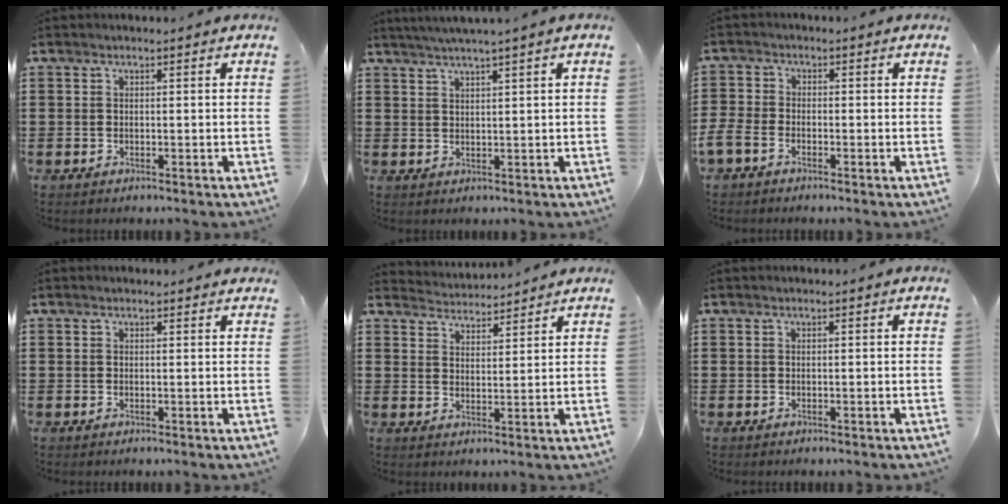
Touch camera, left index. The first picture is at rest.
{"total": 2.0, "force": [1.5, -0.6, 1.1], "torque": [-0.021, -0.002, 0.028]}
{"total": 3.0, "force": [-2.4, 1.3, 1.4], "torque": [-0.046, 0.000, -0.053]}
{"total": 0.6, "force": [0.5, 0.2, 0.1], "torque": [-0.004, 0.001, 0.011]}
{"total": 3.5, "force": [3.5, 0.1, -0.4], "torque": [-0.005, -0.016, 0.063]}
{"total": 0.0}